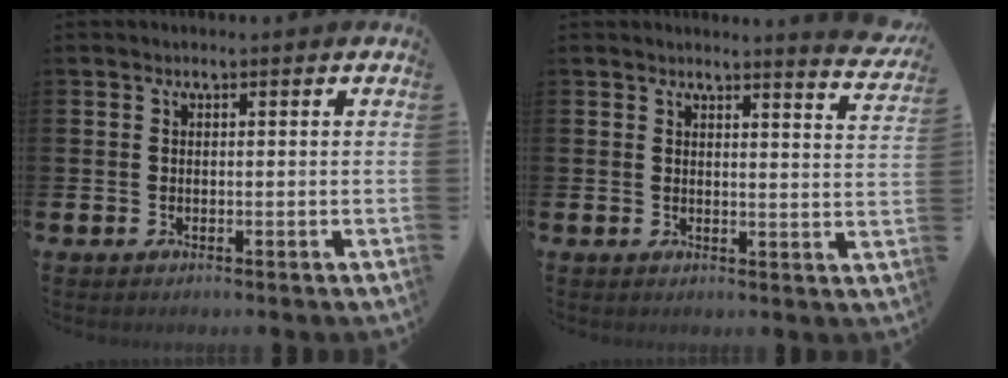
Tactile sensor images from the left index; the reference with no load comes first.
{"total": 3.3, "force": [3.3, -0.3, 0.6], "torque": [-0.001, -0.028, 0.054]}